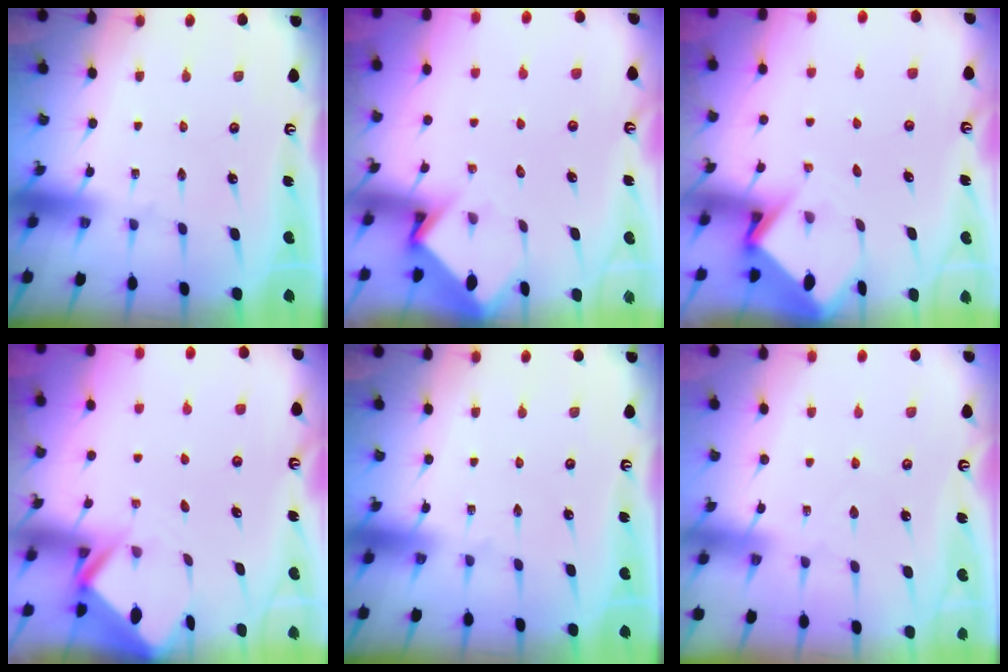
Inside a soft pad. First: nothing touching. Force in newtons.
{"total": 3.6, "press": 3.6, "slide": 0.2}
{"total": 3.7, "press": 3.7, "slide": 0.3}
{"total": 2.4, "press": 2.4, "slide": 0.1}
{"total": 0.0}
{"total": 2.5, "press": 2.4, "slide": 0.4}